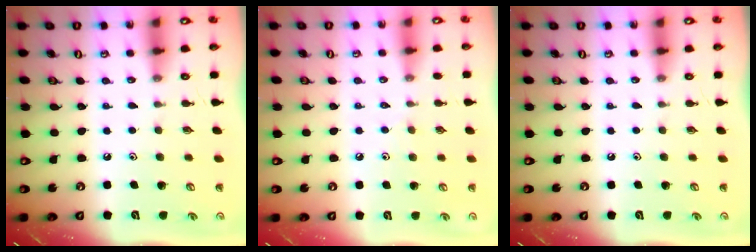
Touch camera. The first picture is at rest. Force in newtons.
{"total": 6.5, "press": 6.5, "slide": 0.7}
{"total": 0.0}